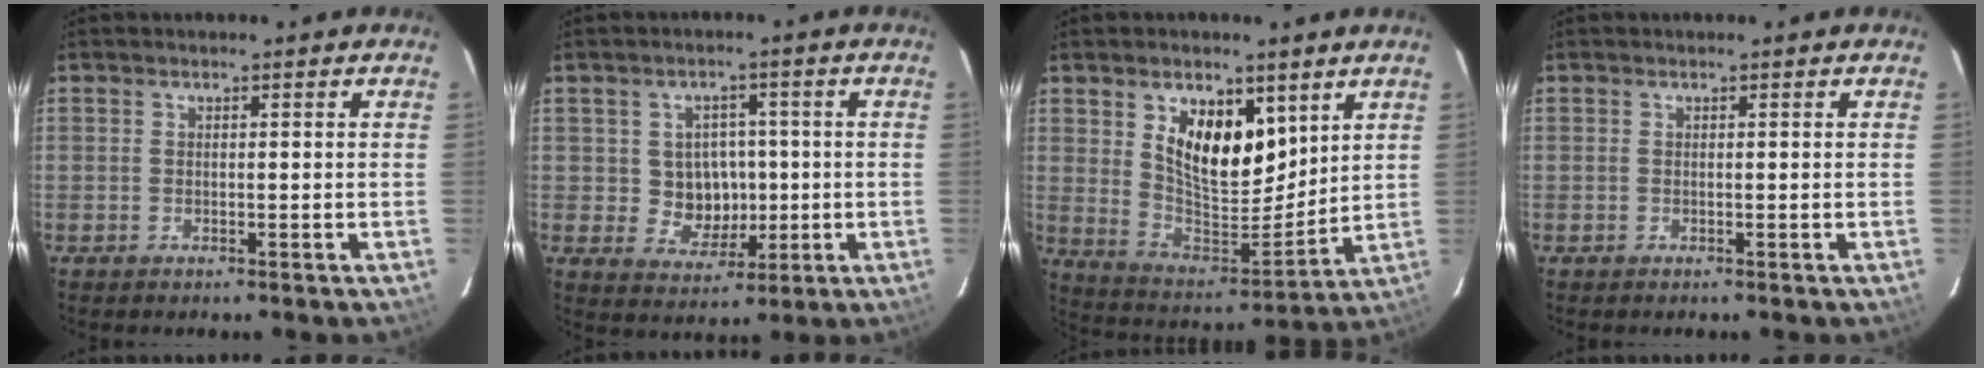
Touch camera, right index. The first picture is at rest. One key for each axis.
{"total": 7.0, "fx": -0.1, "fy": 6.5, "fz": 2.4, "tx": -0.051, "ty": 0.010, "tz": 0.014}
{"total": 14.2, "fx": 6.6, "fy": 7.7, "fz": 9.9, "tx": -0.175, "ty": -0.003, "tz": 0.129}
{"total": 0.0}